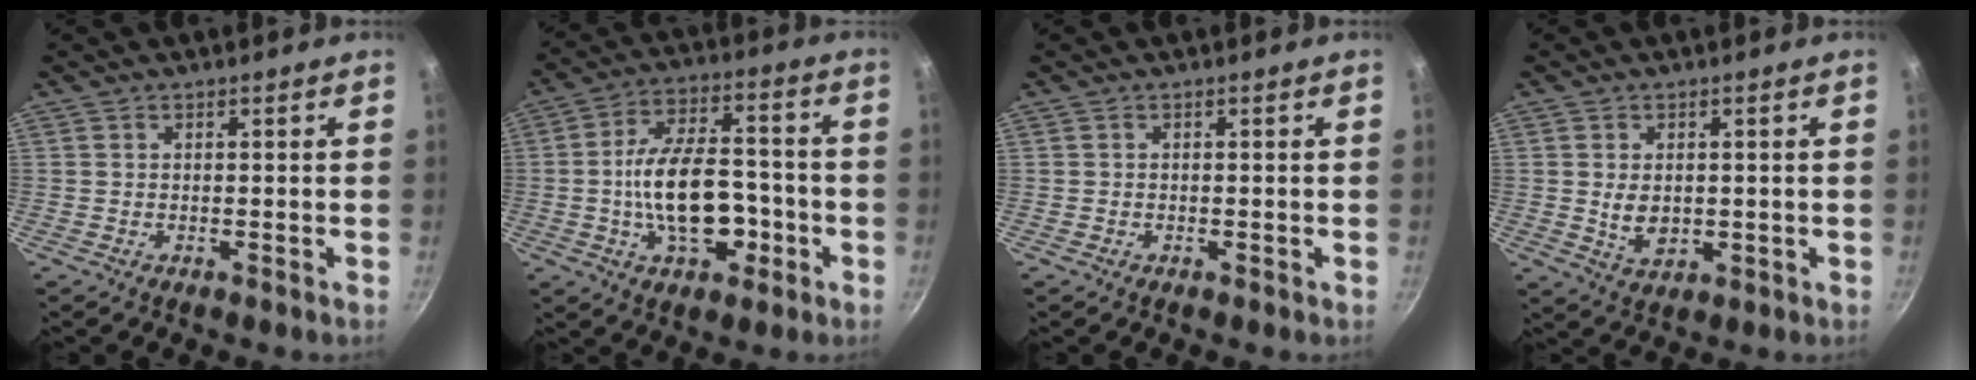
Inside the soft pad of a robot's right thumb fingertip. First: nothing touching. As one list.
[{"total": 16.2, "force": [-3.5, 9.2, 12.9], "torque": [-0.186, 0.040, -0.055]}, {"total": 0.0}, {"total": 5.3, "force": [0.3, 3.6, 3.8], "torque": [-0.056, -0.009, 0.015]}]